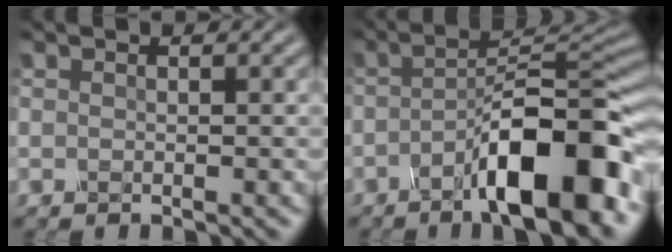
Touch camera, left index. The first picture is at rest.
{"total": 10.5, "force": [-4.7, 2.6, 9.0], "torque": [-0.130, 0.014, -0.075]}